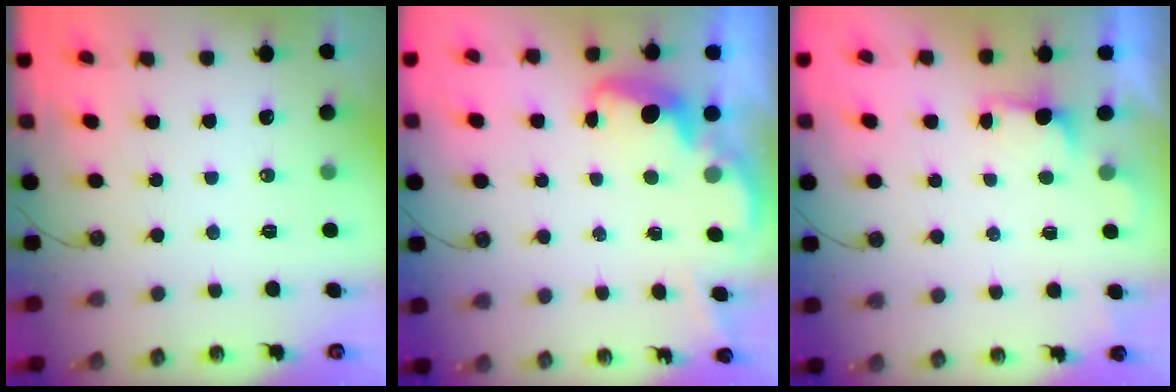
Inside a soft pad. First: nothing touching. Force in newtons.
{"total": 2.5, "press": 2.5, "slide": 0.6}
{"total": 1.0, "press": 0.6, "slide": 0.8}